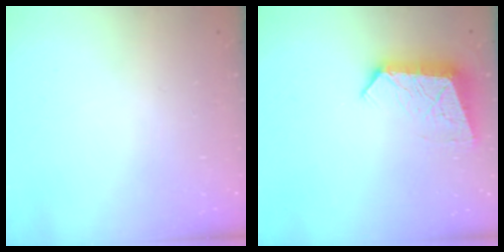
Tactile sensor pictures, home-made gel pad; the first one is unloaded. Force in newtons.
{"total": 9.5, "press": 9.5, "slide": 0.9}